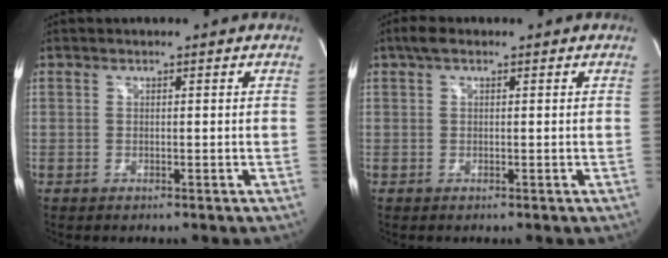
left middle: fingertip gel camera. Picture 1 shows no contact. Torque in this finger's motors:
{"motor_torque": [0.36, -0.36, -0.05, 0.04]}